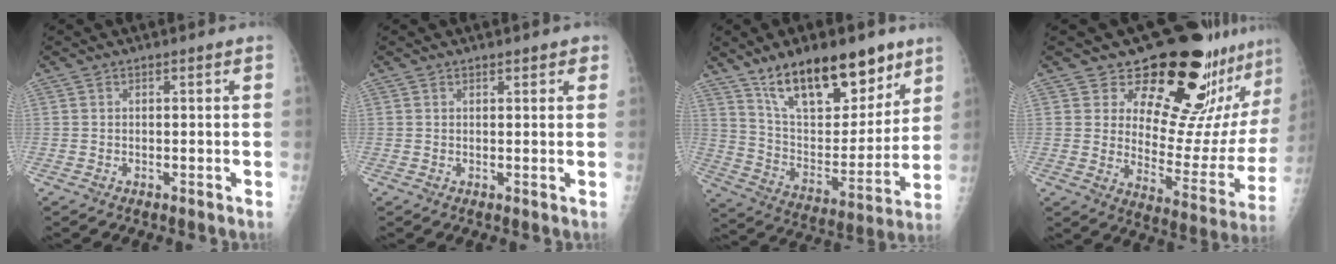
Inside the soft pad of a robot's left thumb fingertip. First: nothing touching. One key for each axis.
{"total": 1.9, "fx": 1.3, "fy": 0.9, "fz": 1.0, "tx": 0.001, "ty": -0.004, "tz": 0.013}
{"total": 22.3, "fx": 14.7, "fy": 9.4, "fz": 13.9, "tx": -0.174, "ty": -0.061, "tz": 0.256}
{"total": 23.3, "fx": 18.3, "fy": 8.6, "fz": 11.6, "tx": -0.106, "ty": -0.131, "tz": 0.240}